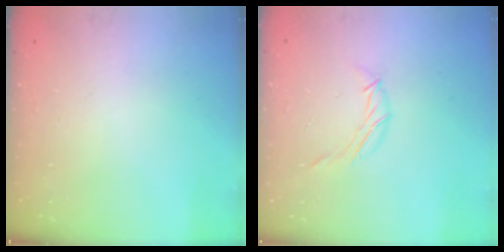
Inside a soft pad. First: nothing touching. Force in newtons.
{"total": 5.5, "press": 5.4, "slide": 1.2}